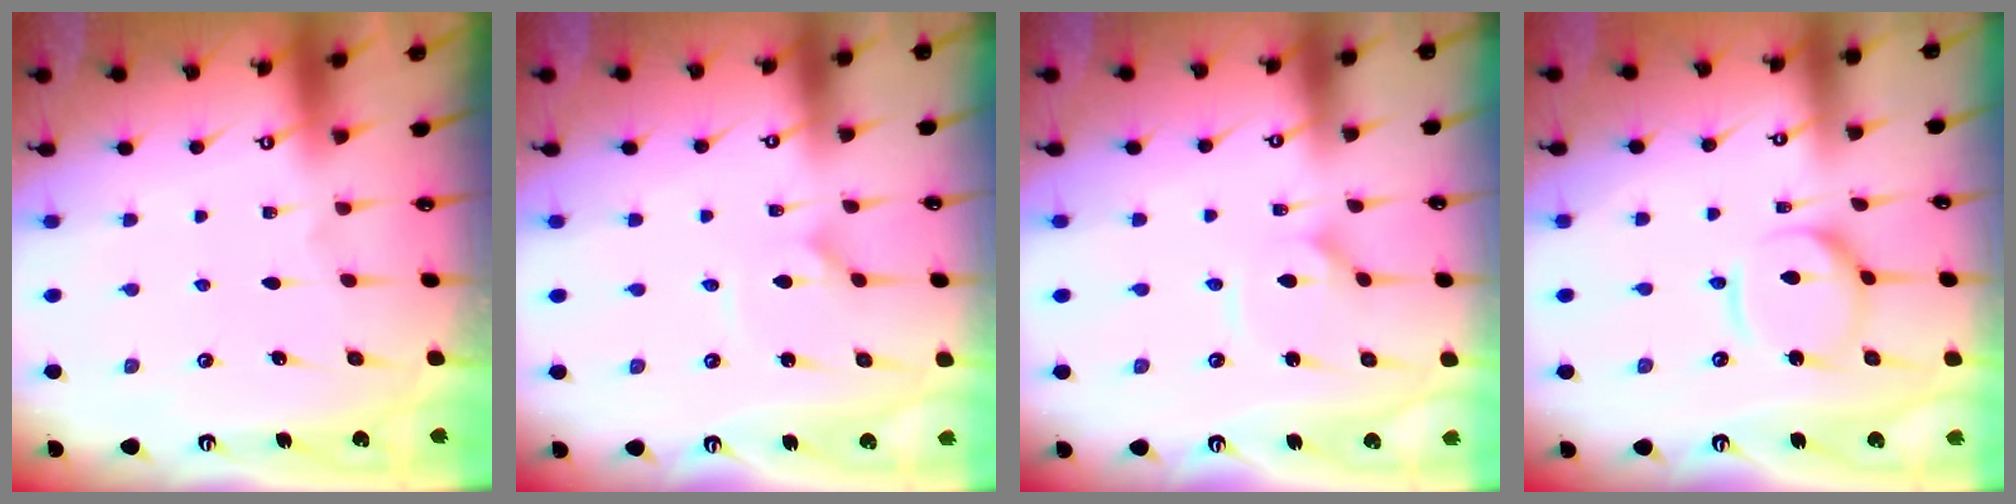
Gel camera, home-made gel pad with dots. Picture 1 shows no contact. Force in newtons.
{"total": 1.6, "press": 1.6, "slide": 0.1}
{"total": 2.7, "press": 2.6, "slide": 0.3}
{"total": 10.3, "press": 10.2, "slide": 1.0}